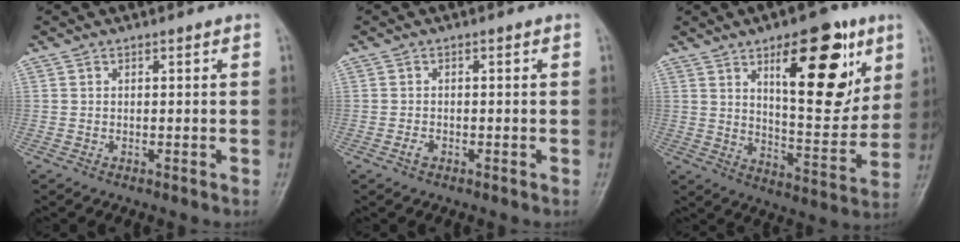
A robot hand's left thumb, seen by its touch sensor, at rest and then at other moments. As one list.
[{"total": 1.4, "force": [-0.8, 0.9, 0.8], "torque": [-0.015, 0.003, -0.017]}, {"total": 20.3, "force": [8.9, 8.3, 16.3], "torque": [-0.180, -0.045, 0.138]}]